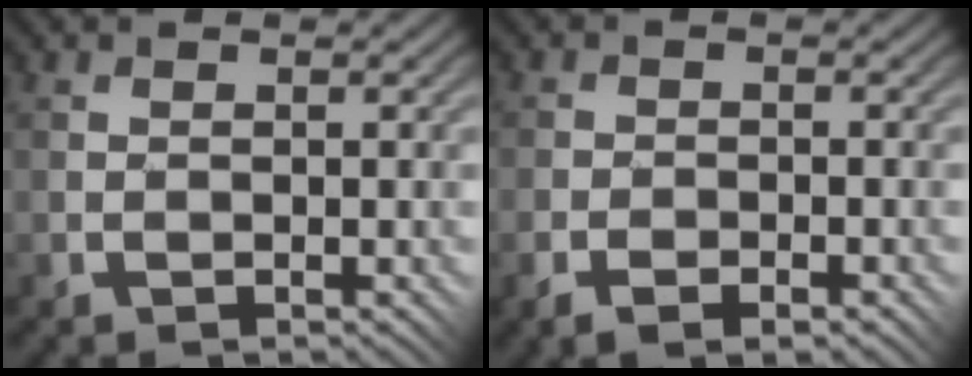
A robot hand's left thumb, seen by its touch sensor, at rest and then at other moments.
{"total": 3.2, "force": [-2.0, 1.5, 2.0], "torque": [-0.035, -0.007, -0.039]}